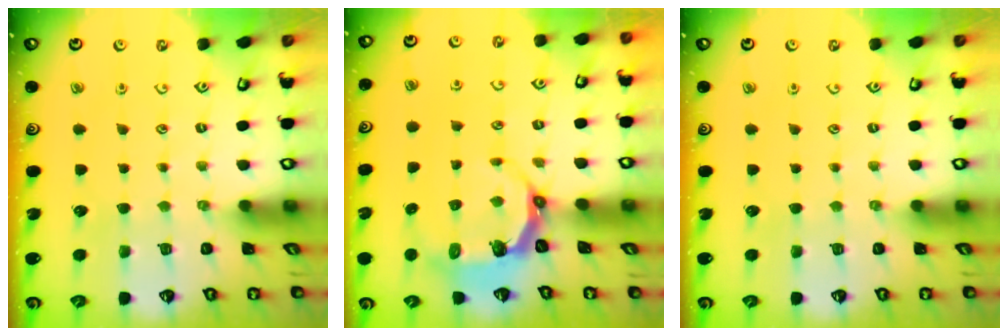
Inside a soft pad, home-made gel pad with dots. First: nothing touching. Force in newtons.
{"total": 4.7, "press": 3.4, "slide": 3.2}
{"total": 0.0}